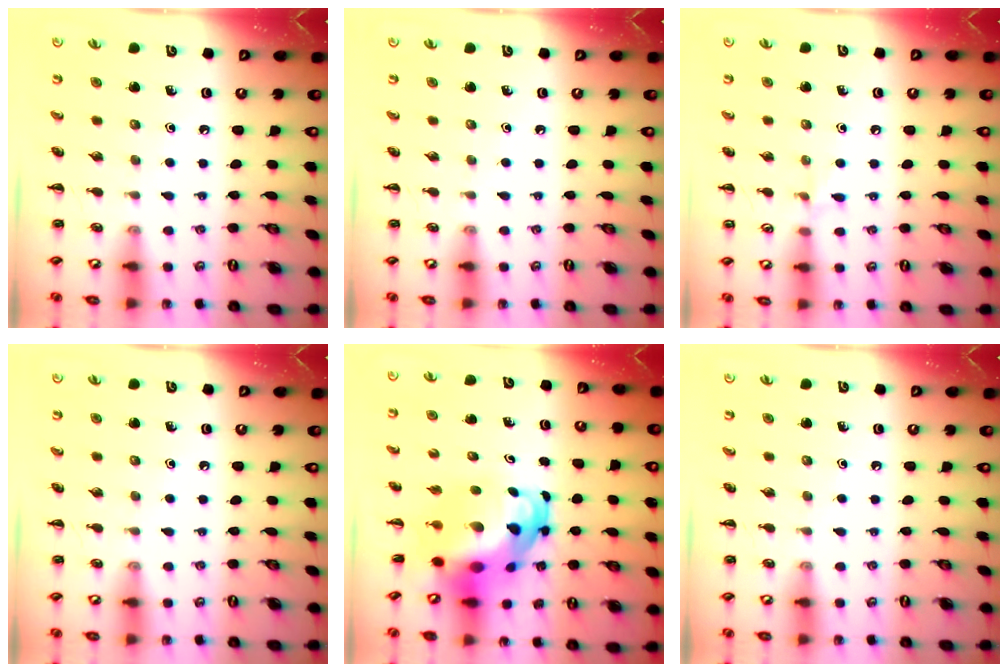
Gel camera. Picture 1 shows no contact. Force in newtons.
{"total": 0.0}
{"total": 3.7, "press": 3.5, "slide": 1.4}
{"total": 0.0}
{"total": 9.5, "press": 9.2, "slide": 2.7}
{"total": 0.0}